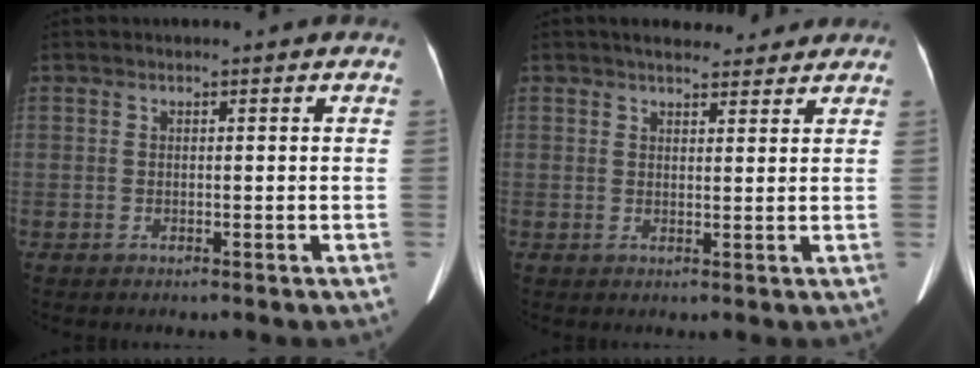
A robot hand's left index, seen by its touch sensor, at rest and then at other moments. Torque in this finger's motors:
{"motor_torque": [-0.02, -0.62, -0.16, -0.01]}